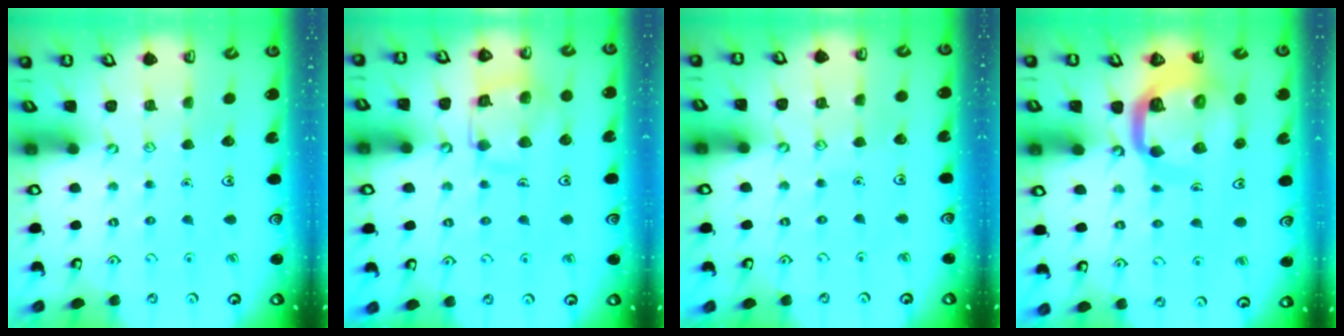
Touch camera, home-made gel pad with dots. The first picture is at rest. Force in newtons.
{"total": 12.8, "press": 12.7, "slide": 1.3}
{"total": 3.4, "press": 3.4, "slide": 0.3}
{"total": 12.8, "press": 12.7, "slide": 1.6}